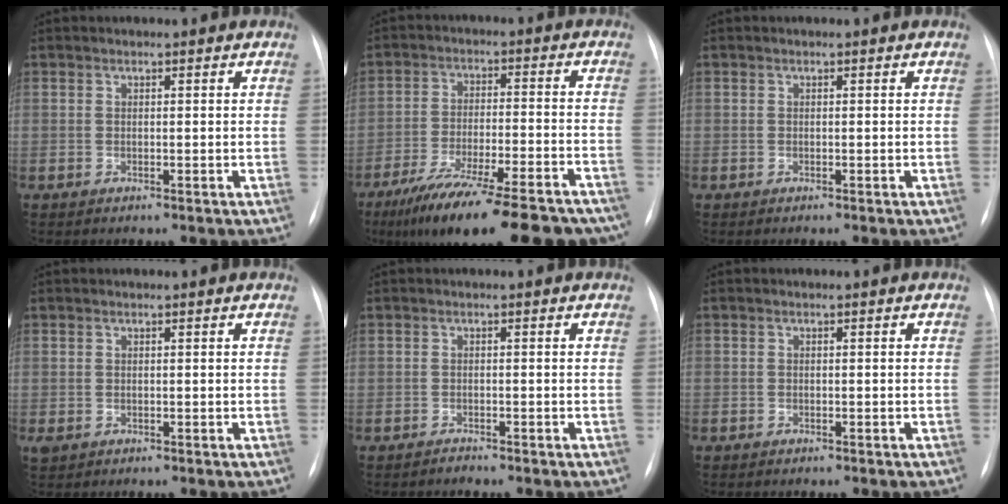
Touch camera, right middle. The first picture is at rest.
{"total": 23.6, "force": [-18.9, 4.2, 13.4], "torque": [-0.162, -0.014, -0.276]}
{"total": 0.0}
{"total": 1.1, "force": [-0.3, 0.9, 0.6], "torque": [-0.011, 0.001, 0.001]}
{"total": 0.8, "force": [-0.8, 0.2, 0.0], "torque": [0.000, 0.000, -0.012]}
{"total": 0.8, "force": [-0.6, 0.6, 0.0], "torque": [-0.006, 0.003, -0.009]}